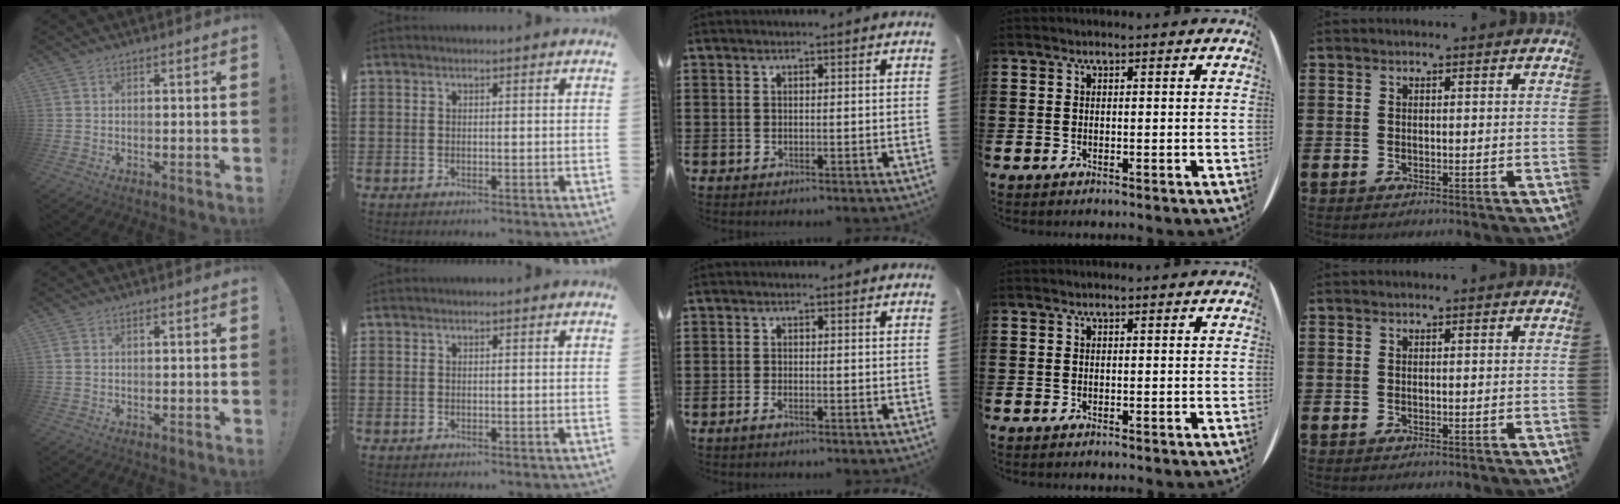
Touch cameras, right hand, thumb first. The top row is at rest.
{"thumb": {"total": 1.1, "force": [0.3, 0.8, 0.7], "torque": [-0.011, 0.002, 0.005]}, "middle": {"total": 1.1, "force": [-0.7, 0.1, 0.8], "torque": [-0.024, -0.007, -0.014]}}